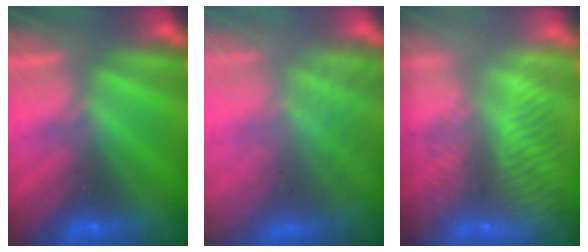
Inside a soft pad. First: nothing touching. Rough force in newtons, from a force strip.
{"total": 6.1}
{"total": 9.2}